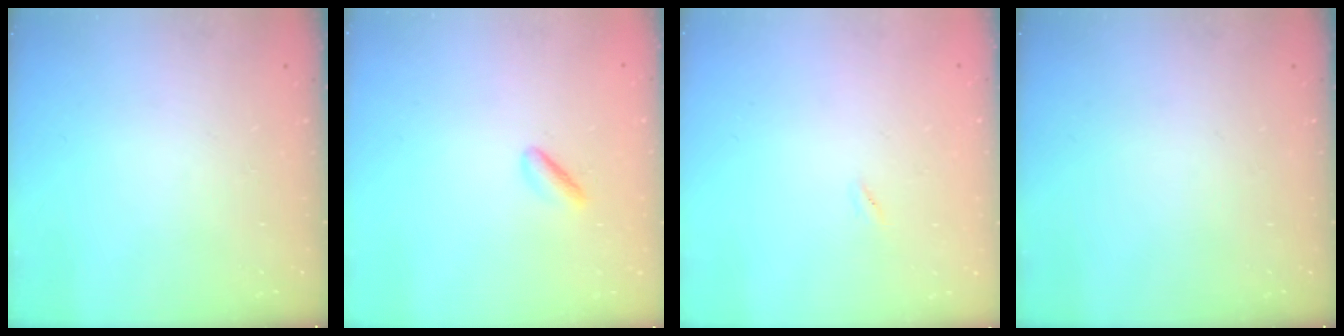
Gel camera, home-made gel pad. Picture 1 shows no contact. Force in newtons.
{"total": 2.4, "press": 2.2, "slide": 1.0}
{"total": 0.5, "press": 0.3, "slide": 0.4}
{"total": 0.0}